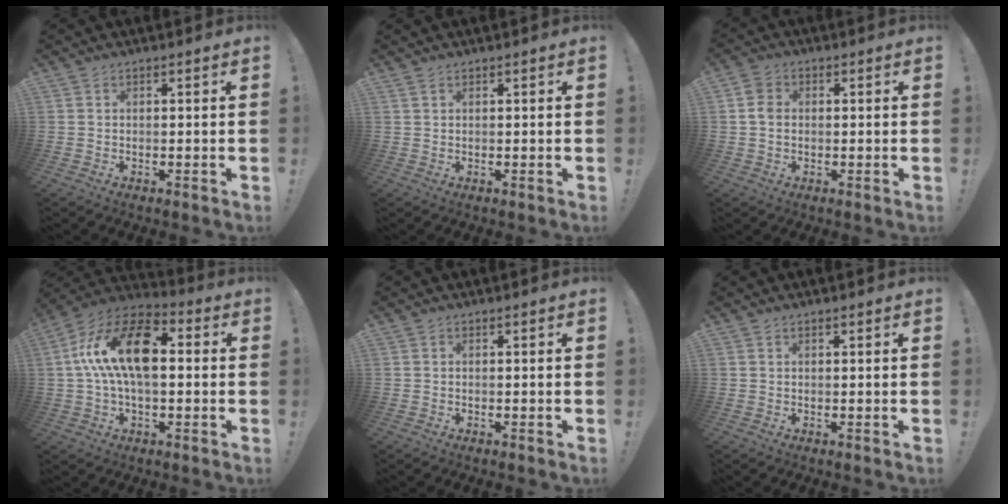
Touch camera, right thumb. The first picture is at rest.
{"total": 1.1, "force": [1.0, 0.2, 0.2], "torque": [-0.003, 0.000, 0.020]}
{"total": 4.5, "force": [-0.1, 3.5, 2.9], "torque": [-0.053, 0.010, -0.001]}
{"total": 18.8, "force": [2.4, 10.2, 15.6], "torque": [-0.265, 0.010, 0.040]}
{"total": 0.0}
{"total": 0.6, "force": [0.6, 0.2, 0.1], "torque": [0.006, -0.003, 0.010]}